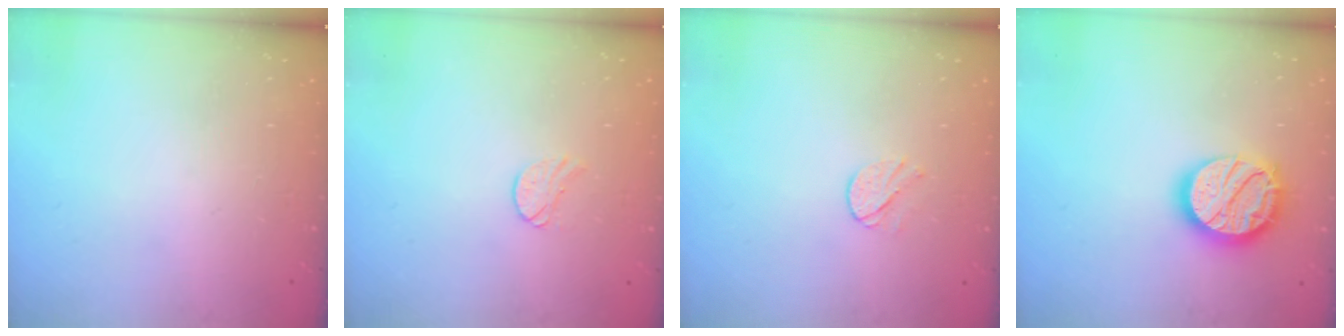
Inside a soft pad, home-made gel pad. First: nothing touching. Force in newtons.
{"total": 5.8, "press": 5.8, "slide": 0.5}
{"total": 3.9, "press": 3.9, "slide": 0.4}
{"total": 18.0, "press": 17.9, "slide": 1.3}